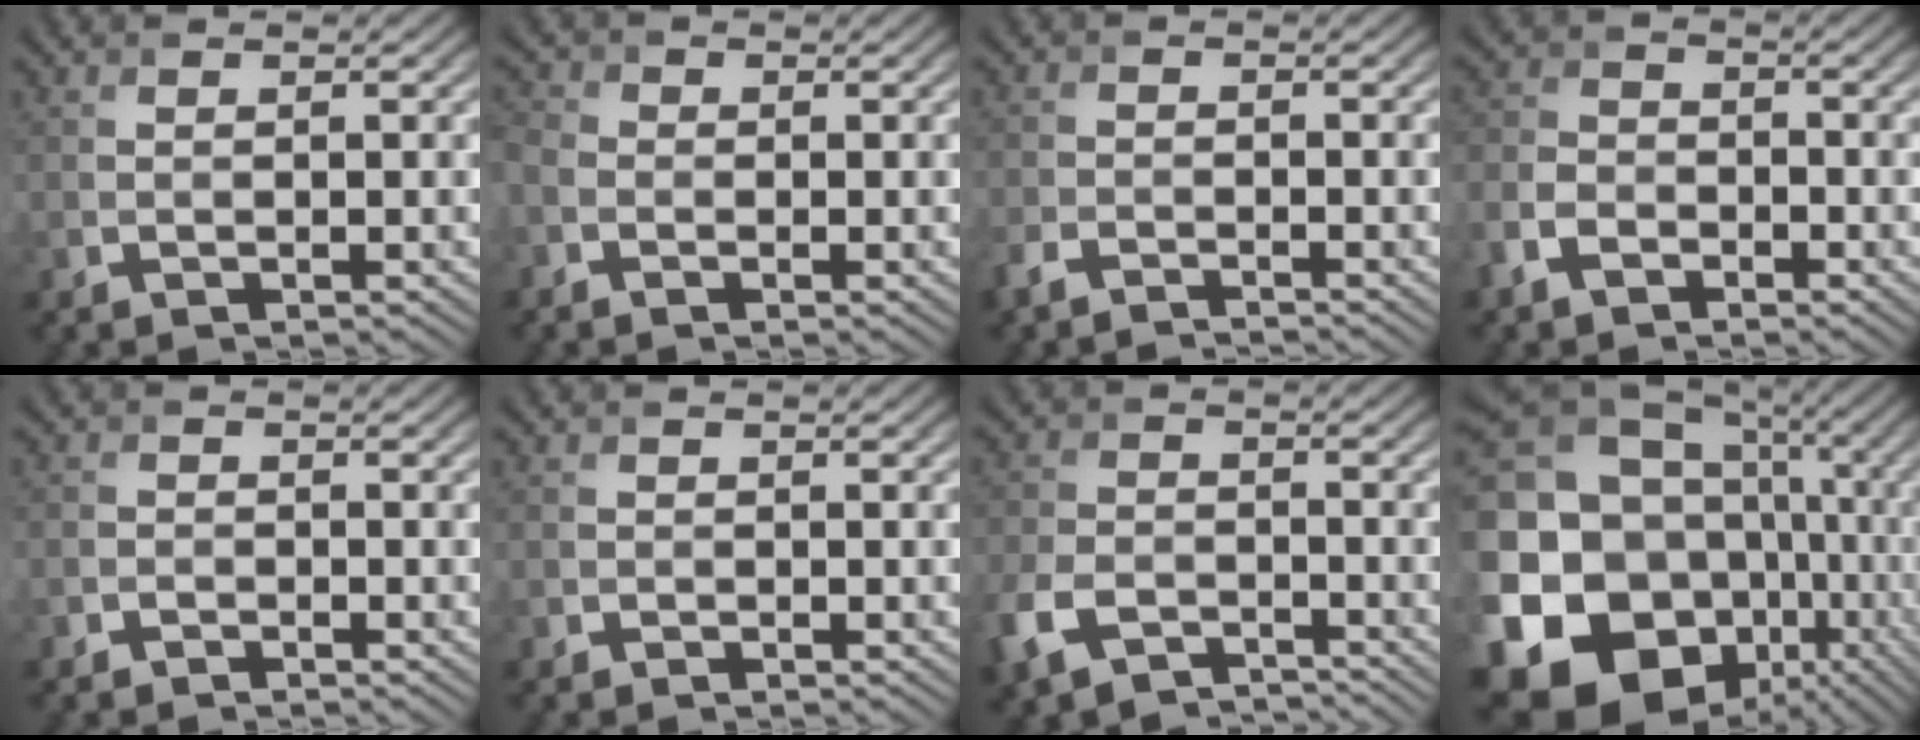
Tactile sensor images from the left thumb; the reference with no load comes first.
{"total": 2.9, "force": [-1.6, 2.1, 1.4], "torque": [-0.041, 0.001, -0.039]}
{"total": 2.6, "force": [-2.4, 0.4, 1.0], "torque": [-0.021, -0.004, -0.056]}
{"total": 4.6, "force": [-2.8, 3.0, 2.1], "torque": [-0.061, 0.002, -0.068]}
{"total": 1.3, "force": [-1.1, 0.6, 0.2], "torque": [-0.002, 0.004, -0.028]}
{"total": 0.8, "force": [-0.6, 0.4, 0.0], "torque": [0.002, 0.001, -0.017]}
{"total": 7.6, "force": [-5.0, 4.1, 4.1], "torque": [-0.101, -0.010, -0.108]}
{"total": 24.1, "force": [-4.7, 19.7, 13.1], "torque": [-0.307, -0.050, -0.083]}